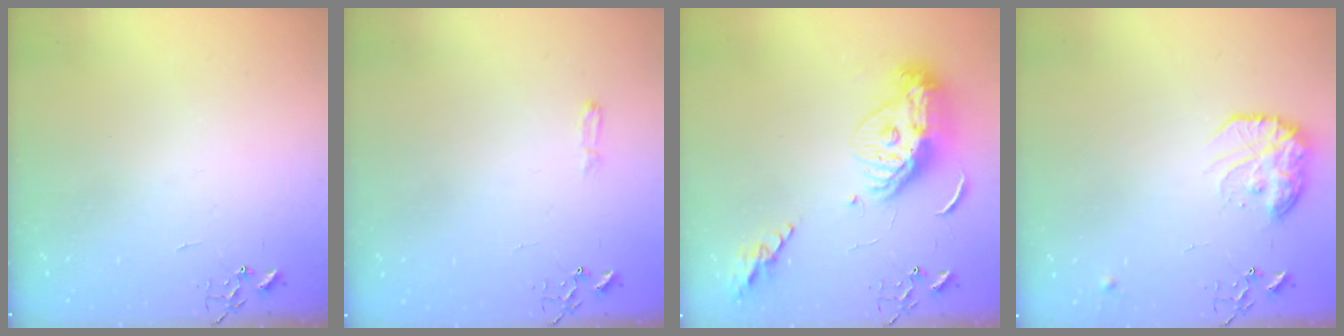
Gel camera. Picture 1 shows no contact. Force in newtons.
{"total": 4.0, "press": 3.9, "slide": 0.5}
{"total": 14.7, "press": 14.6, "slide": 1.6}
{"total": 15.0, "press": 15.0, "slide": 1.2}